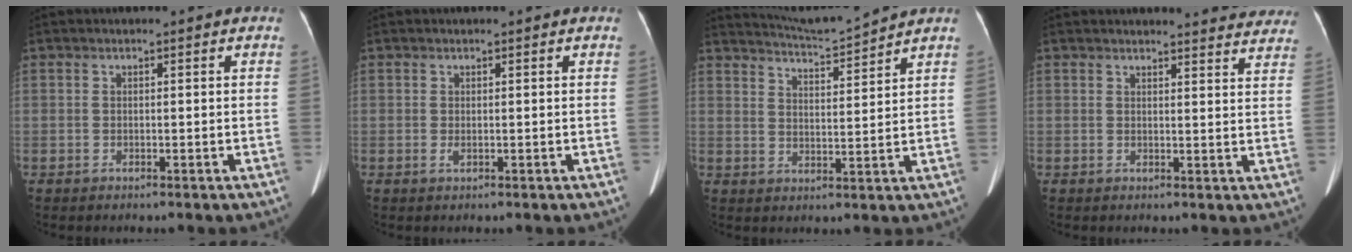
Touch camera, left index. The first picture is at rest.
{"total": 0.6, "force": [-0.3, 0.2, 0.5], "torque": [-0.018, -0.008, 0.000]}
{"total": 7.4, "force": [7.1, -1.6, 0.7], "torque": [-0.030, -0.003, 0.126]}
{"total": 17.9, "force": [17.2, 3.2, 3.8], "torque": [-0.023, -0.047, 0.176]}